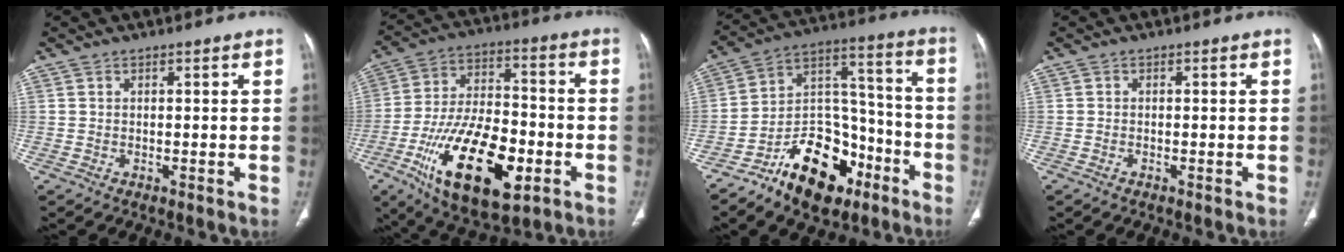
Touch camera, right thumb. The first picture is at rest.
{"total": 23.3, "force": [-8.7, 11.2, 18.5], "torque": [-0.319, 0.027, -0.135]}
{"total": 18.5, "force": [-10.9, 10.7, 10.5], "torque": [-0.123, 0.092, -0.181]}
{"total": 0.5, "force": [-0.4, 0.2, 0.2], "torque": [-0.005, 0.000, -0.009]}